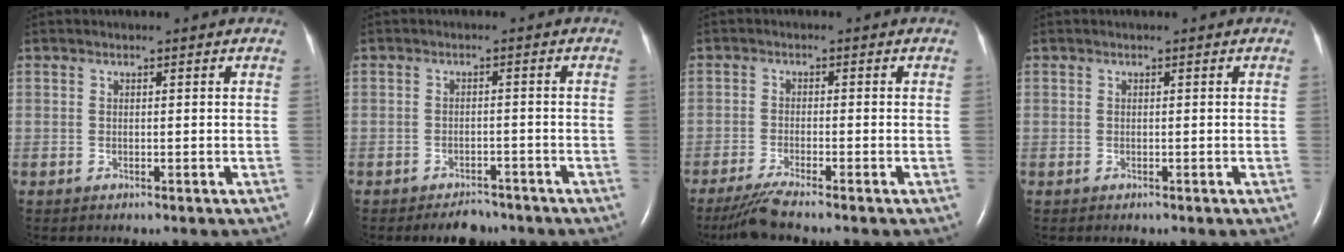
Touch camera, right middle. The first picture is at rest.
{"total": 3.7, "force": [-3.2, 1.5, 1.1], "torque": [-0.018, 0.001, -0.044]}
{"total": 4.1, "force": [-3.5, -0.7, 2.0], "torque": [-0.046, -0.017, -0.071]}
{"total": 0.0}